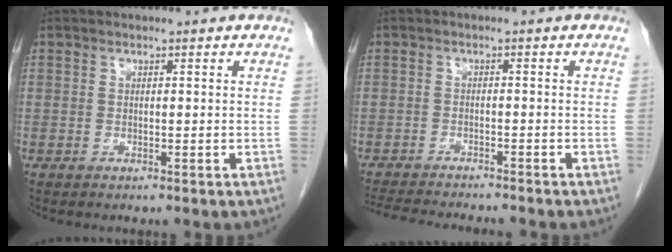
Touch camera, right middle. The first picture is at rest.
{"total": 10.5, "force": [-9.7, 0.9, 4.1], "torque": [-0.059, -0.013, -0.141]}